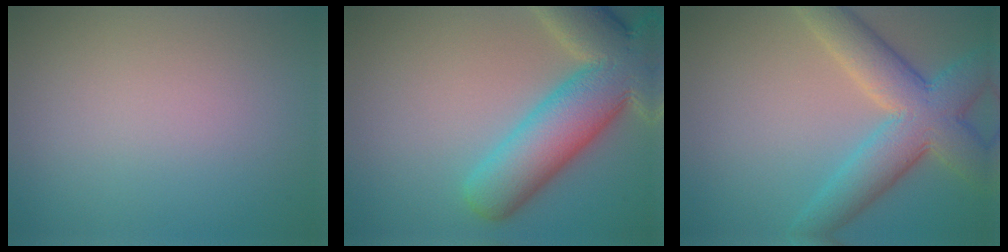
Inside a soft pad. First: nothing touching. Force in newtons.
{"total": 11.1, "press": 11.1, "slide": 0.9}
{"total": 7.6, "press": 7.6, "slide": 0.5}